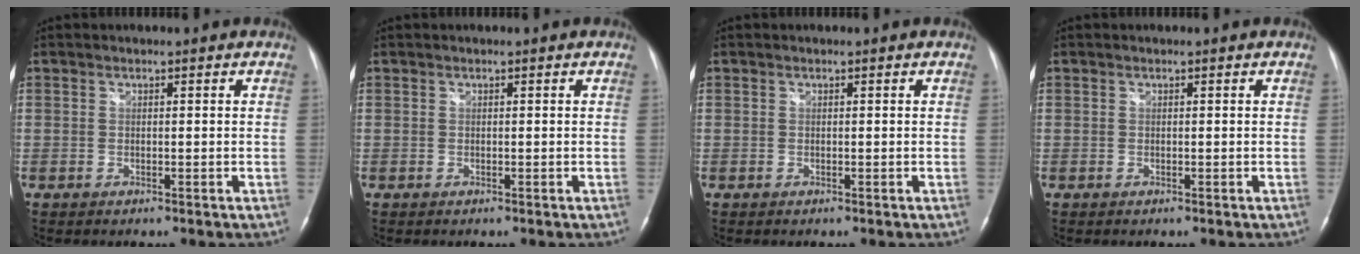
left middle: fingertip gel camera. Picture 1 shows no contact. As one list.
[{"total": 0.0}, {"total": 0.0}, {"total": 0.0}]